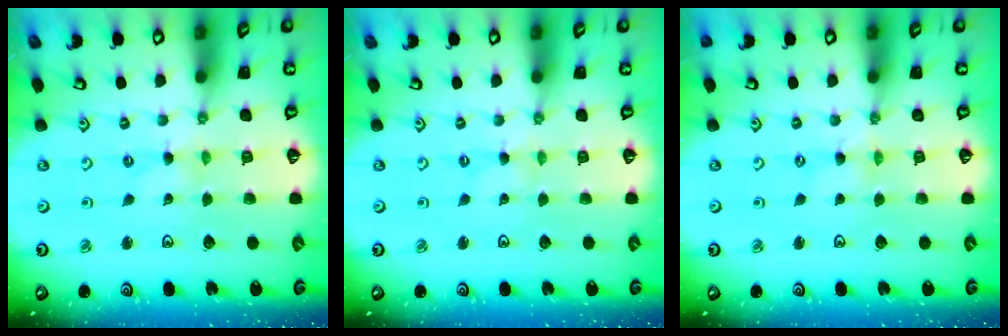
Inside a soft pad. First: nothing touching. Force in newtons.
{"total": 0.0}
{"total": 0.0}